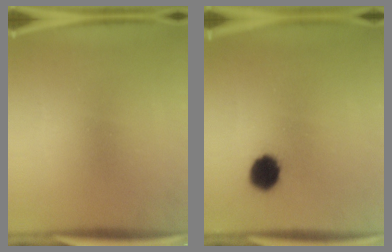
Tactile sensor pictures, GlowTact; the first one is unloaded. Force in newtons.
{"total": 8.6}